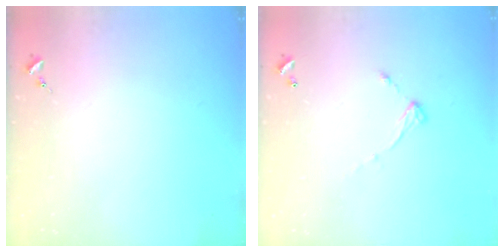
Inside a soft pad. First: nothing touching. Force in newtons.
{"total": 6.9, "press": 6.9, "slide": 0.5}